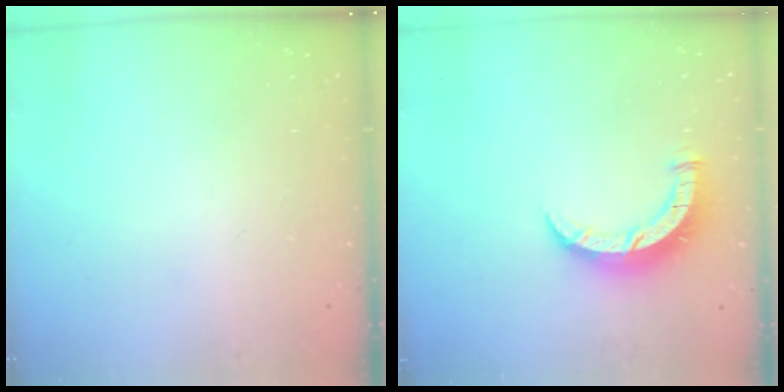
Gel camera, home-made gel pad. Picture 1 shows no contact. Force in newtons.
{"total": 8.0, "press": 7.9, "slide": 1.0}